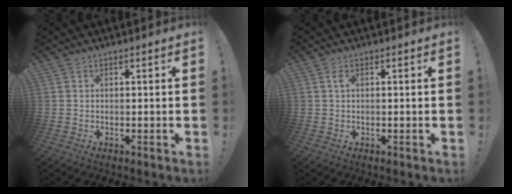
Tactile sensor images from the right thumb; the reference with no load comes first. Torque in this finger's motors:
{"motor_torque": [-0.15, 0.15, 0.30, 0.04, -0.09]}